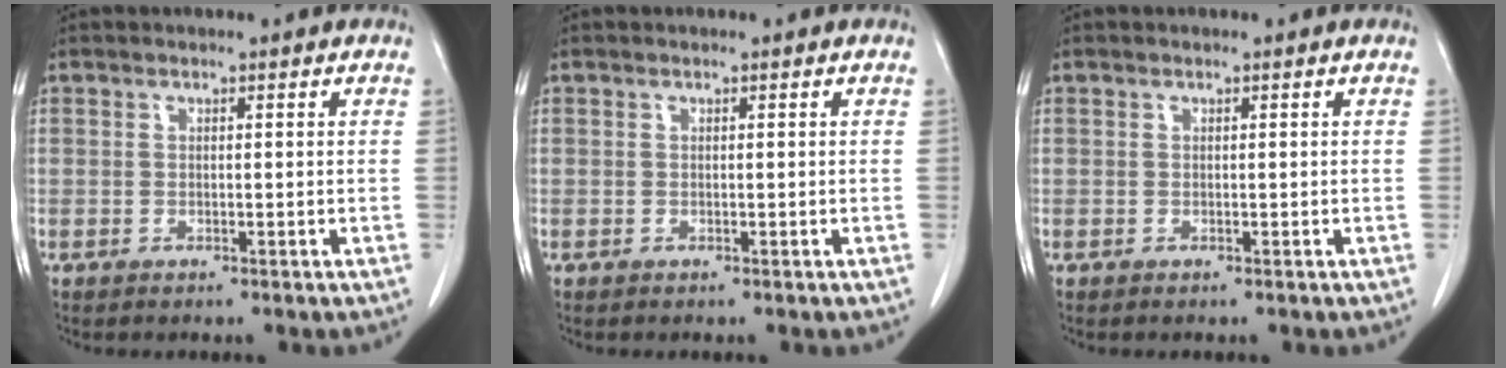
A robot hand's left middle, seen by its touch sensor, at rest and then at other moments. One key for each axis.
{"total": 0.0}
{"total": 0.0}